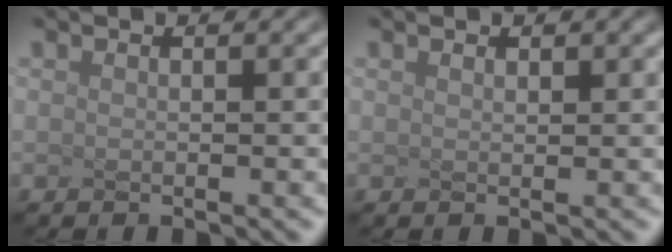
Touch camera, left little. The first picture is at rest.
{"total": 0.0}